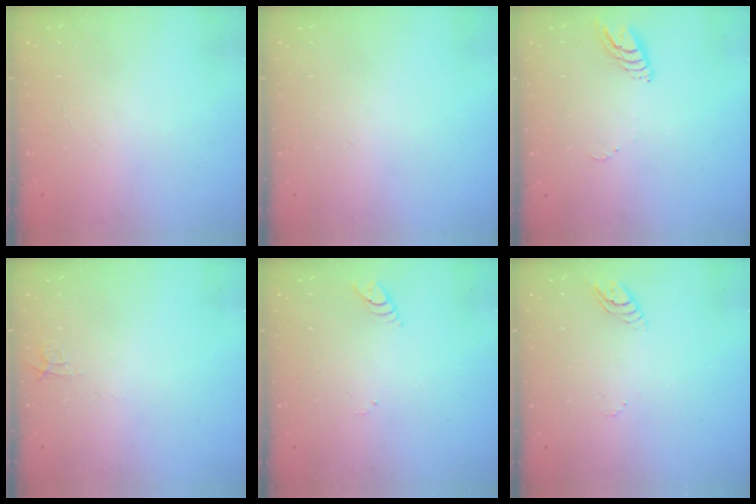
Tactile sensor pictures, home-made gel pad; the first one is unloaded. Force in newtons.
{"total": 0.0}
{"total": 6.0, "press": 6.0, "slide": 0.5}
{"total": 2.9, "press": 2.9, "slide": 0.3}
{"total": 2.9, "press": 2.8, "slide": 0.3}
{"total": 3.2, "press": 3.2, "slide": 0.4}